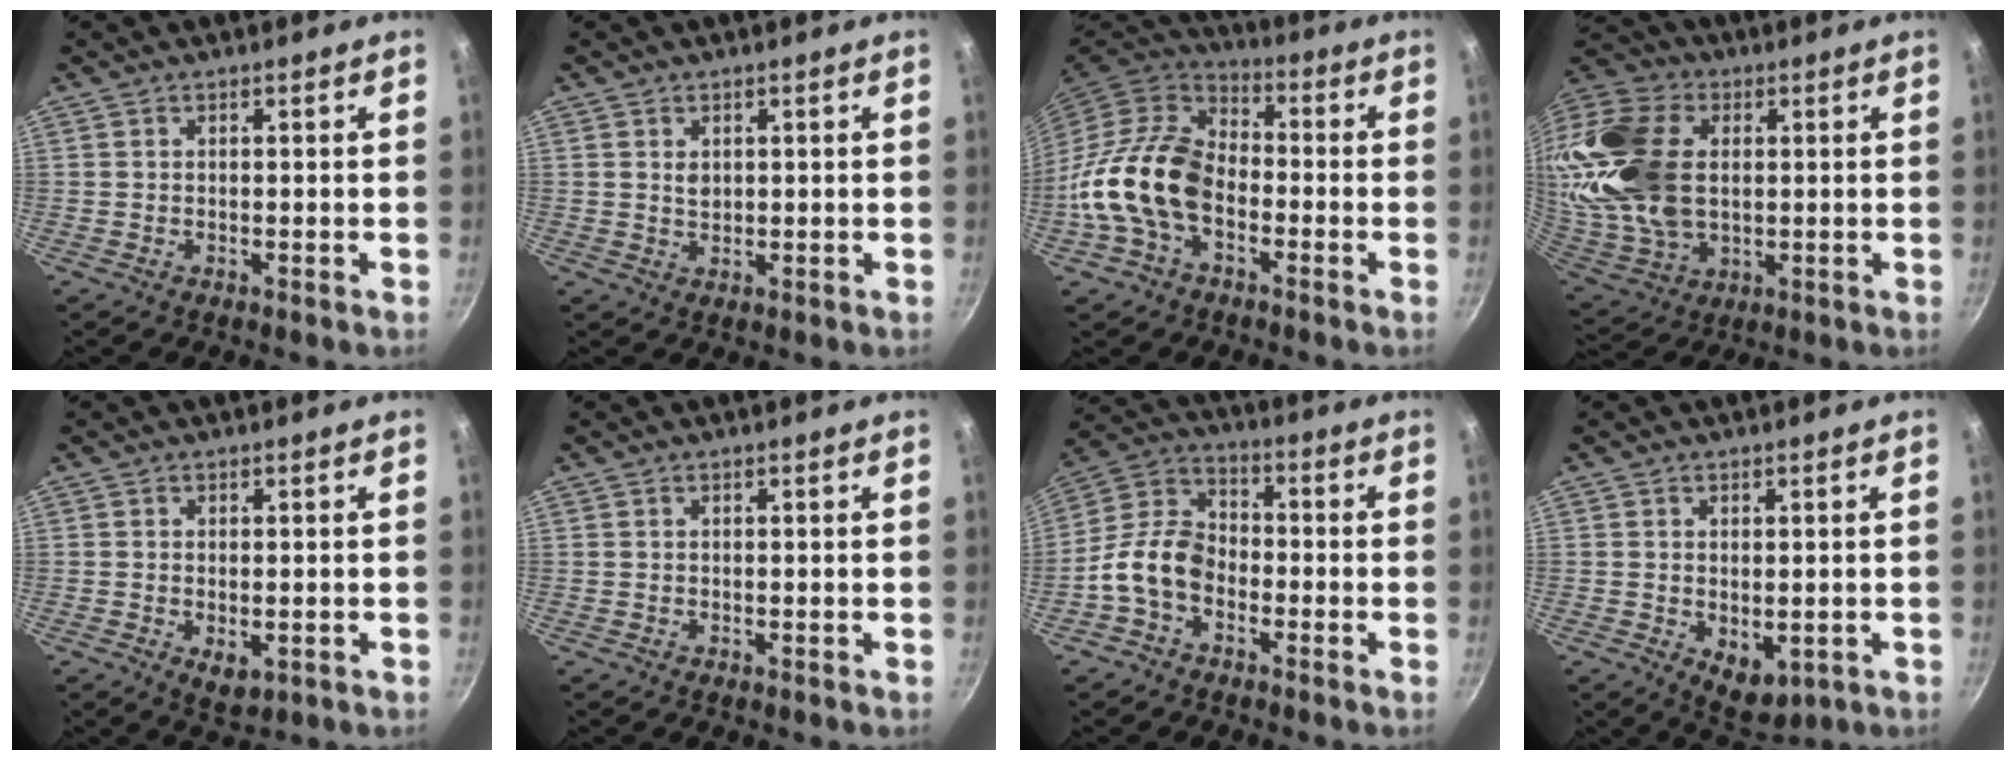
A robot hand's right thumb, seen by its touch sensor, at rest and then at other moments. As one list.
[{"total": 1.9, "force": [0.6, 1.3, 1.2], "torque": [-0.018, -0.001, 0.014]}, {"total": 17.1, "force": [-4.1, 11.4, 12.1], "torque": [-0.201, 0.038, -0.095]}, {"total": 26.3, "force": [3.7, 17.7, 19.1], "torque": [-0.411, 0.006, 0.072]}, {"total": 4.0, "force": [-0.9, 2.3, 3.1], "torque": [-0.046, -0.011, -0.008]}, {"total": 0.0}, {"total": 10.5, "force": [-3.7, 7.2, 6.6], "torque": [-0.106, 0.044, -0.093]}, {"total": 6.2, "force": [-0.9, 3.9, 4.7], "torque": [-0.053, -0.013, -0.001]}]